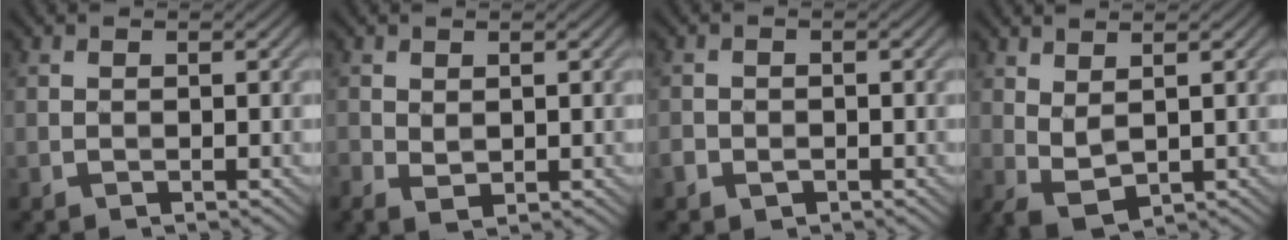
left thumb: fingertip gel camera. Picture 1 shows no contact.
{"total": 1.7, "force": [0.2, 1.0, 1.3], "torque": [-0.032, -0.005, 0.009]}
{"total": 1.8, "force": [-0.9, 1.3, 0.8], "torque": [-0.019, -0.006, -0.019]}
{"total": 3.0, "force": [1.4, 1.1, 2.3], "torque": [-0.060, -0.002, 0.033]}